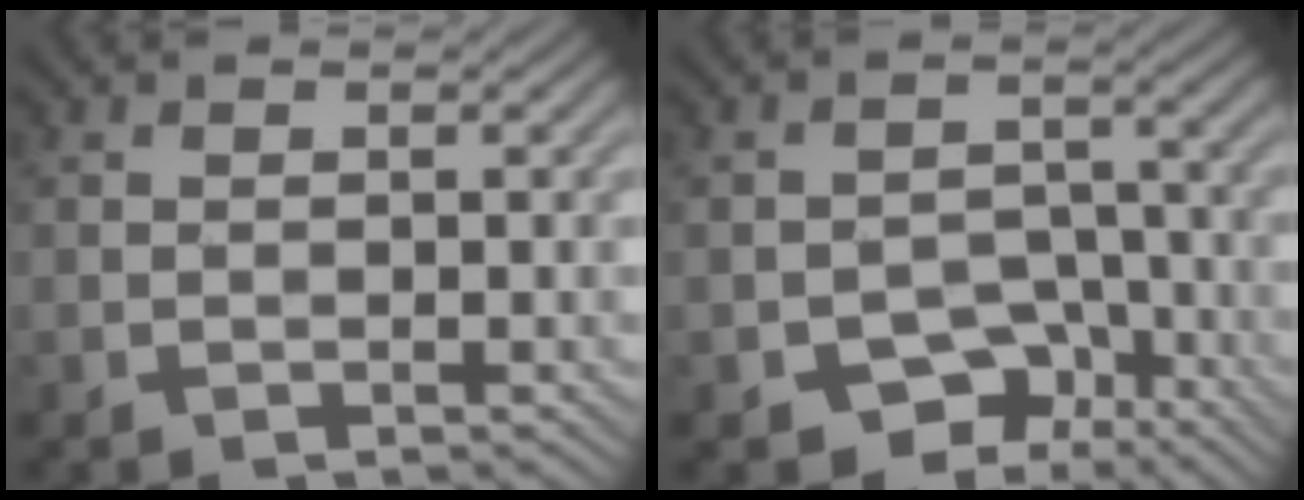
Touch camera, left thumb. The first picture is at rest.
{"total": 6.6, "force": [-4.2, 4.3, 2.6], "torque": [-0.035, -0.001, -0.070]}